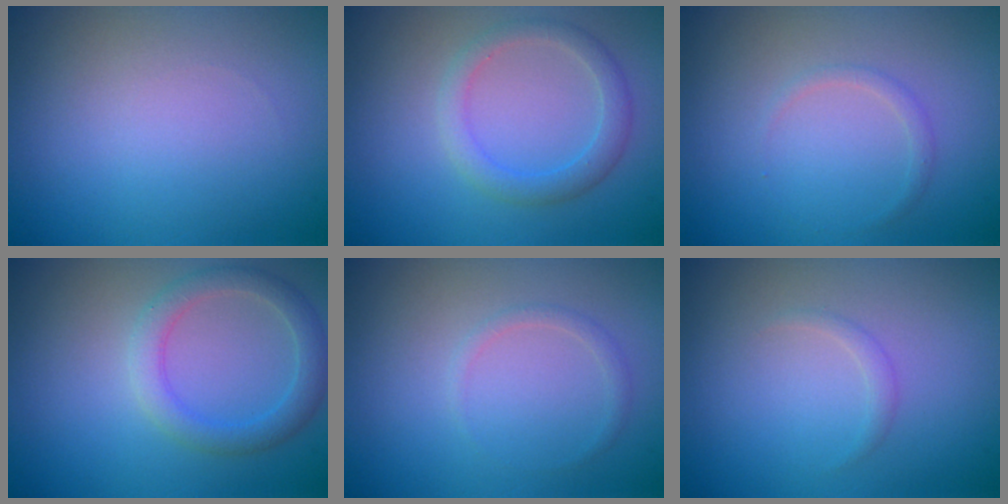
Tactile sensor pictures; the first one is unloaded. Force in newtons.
{"total": 2.4, "press": 2.4, "slide": 0.2}
{"total": 0.8, "press": 0.8, "slide": 0.0}
{"total": 3.0, "press": 3.0, "slide": 0.1}
{"total": 0.9, "press": 0.9, "slide": 0.1}
{"total": 0.7, "press": 0.7, "slide": 0.0}